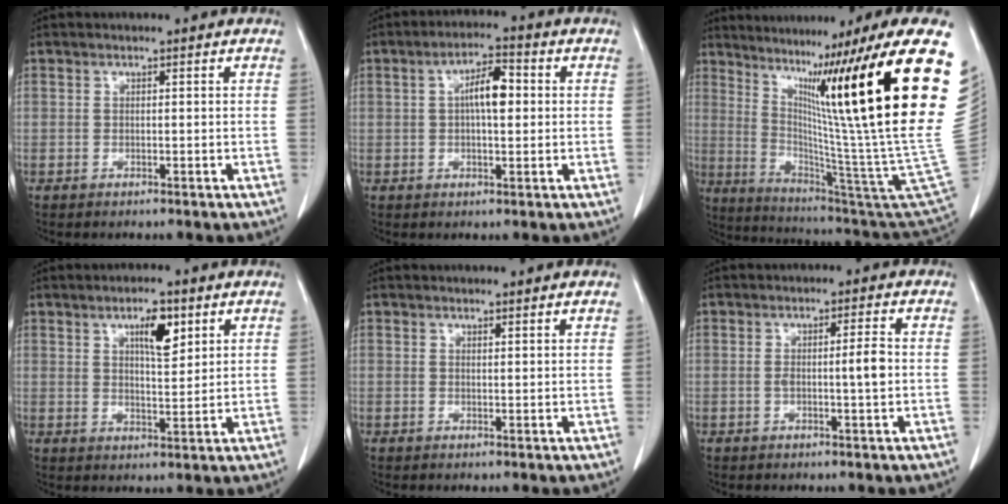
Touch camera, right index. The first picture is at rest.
{"total": 5.8, "force": [0.7, 1.8, 5.5], "torque": [-0.099, 0.013, 0.010]}
{"total": 35.0, "force": [12.9, 0.3, 32.6], "torque": [-0.383, 0.001, 0.205]}
{"total": 5.6, "force": [2.9, 1.6, 4.5], "torque": [-0.077, 0.000, 0.048]}
{"total": 1.5, "force": [1.5, 0.0, 0.3], "torque": [-0.015, -0.007, 0.018]}
{"total": 3.4, "force": [-0.2, 0.1, 3.4], "torque": [-0.060, 0.001, -0.002]}